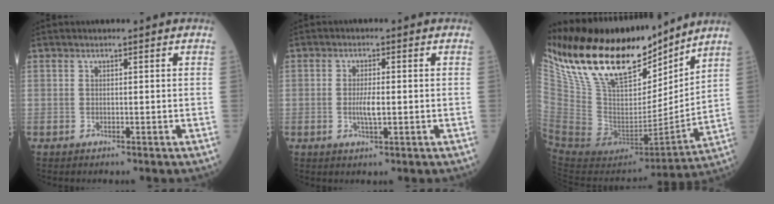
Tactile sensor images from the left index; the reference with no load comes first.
{"total": 2.8, "force": [-0.5, 0.5, 2.7], "torque": [-0.055, -0.006, -0.010]}
{"total": 25.0, "force": [19.7, 8.9, 12.7], "torque": [-0.251, -0.006, 0.350]}